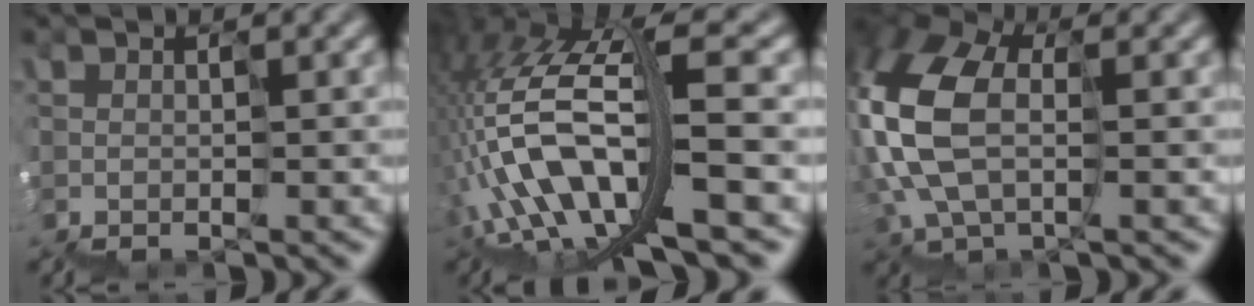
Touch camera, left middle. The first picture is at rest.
{"total": 9.6, "force": [-3.0, 3.1, 8.6], "torque": [-0.185, 0.027, -0.051]}
{"total": 6.8, "force": [0.9, 4.2, 5.3], "torque": [-0.170, 0.024, 0.007]}